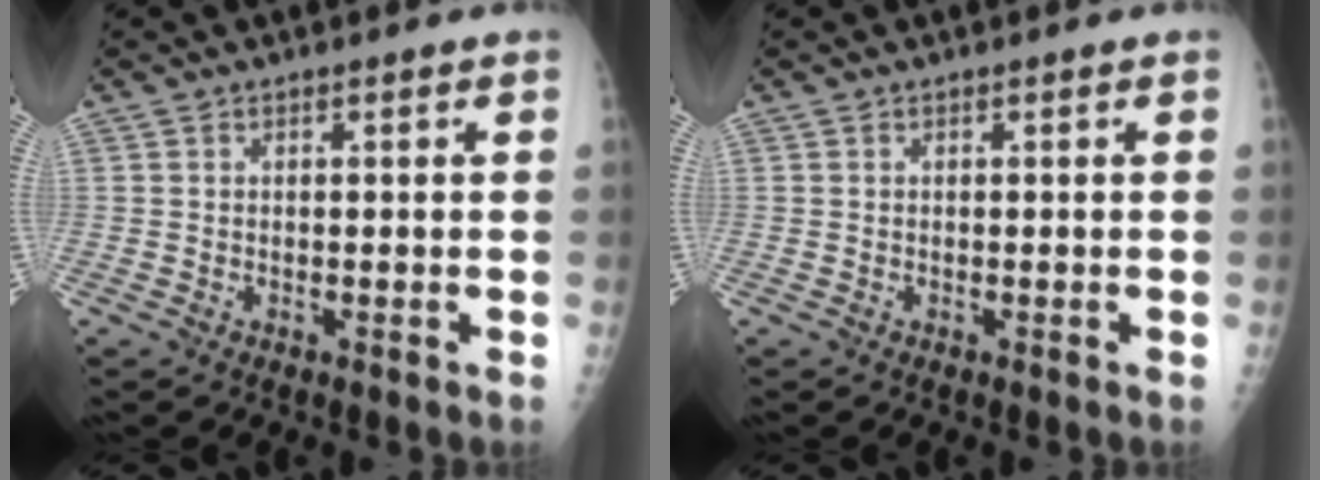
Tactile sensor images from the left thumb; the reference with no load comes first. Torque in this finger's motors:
{"motor_torque": [0.00, 0.00, -0.04, -0.04, 0.00]}